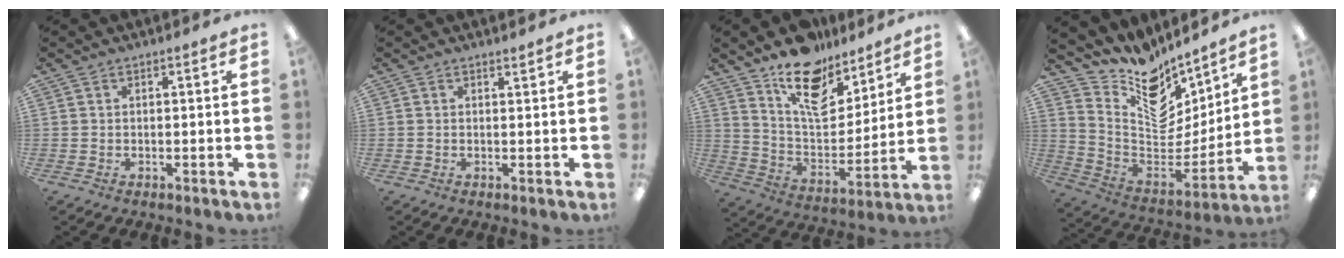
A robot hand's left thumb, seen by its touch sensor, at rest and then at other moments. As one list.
[{"total": 0.9, "force": [0.7, 0.0, 0.5], "torque": [-0.011, -0.004, 0.013]}, {"total": 16.6, "force": [12.2, 8.2, 7.6], "torque": [-0.129, -0.081, 0.220]}, {"total": 12.6, "force": [9.7, 7.2, 3.7], "torque": [-0.060, -0.107, 0.172]}]